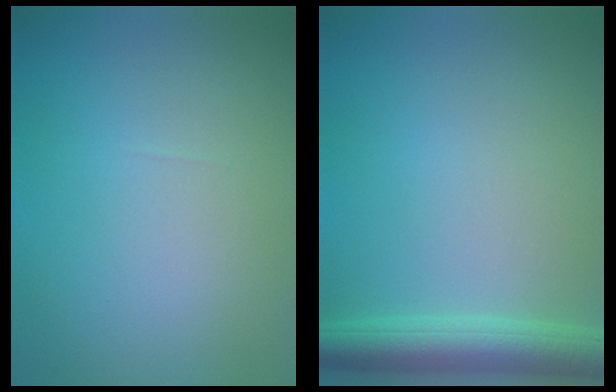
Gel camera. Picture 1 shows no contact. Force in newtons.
{"total": 4.4, "press": 4.4, "slide": 0.1}